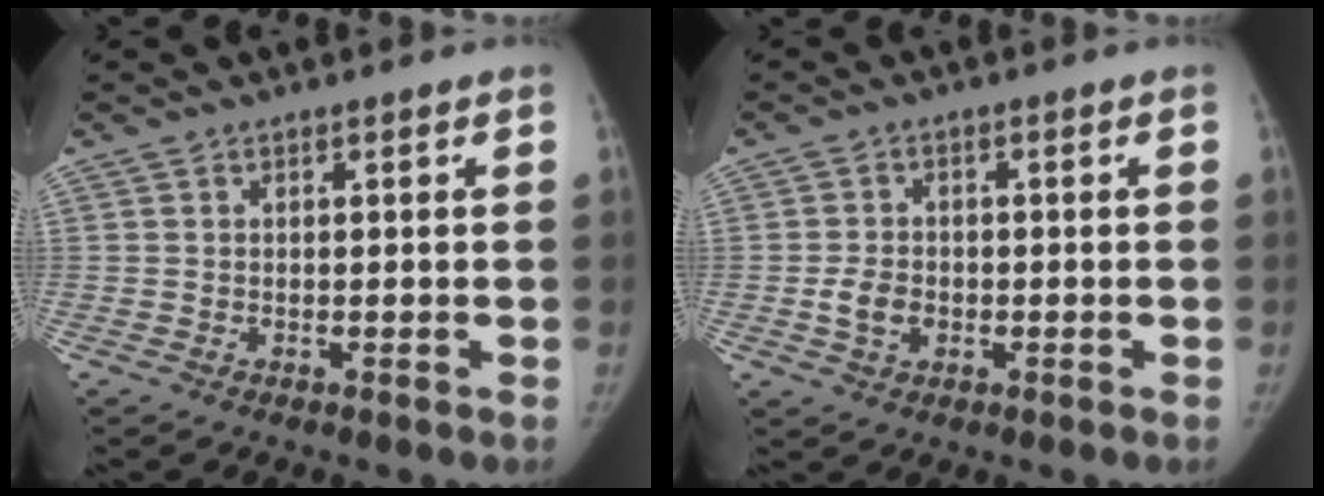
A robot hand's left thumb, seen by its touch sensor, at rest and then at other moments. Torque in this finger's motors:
{"motor_torque": [-0.04, 1.03, 0.57, -0.50, 0.00]}